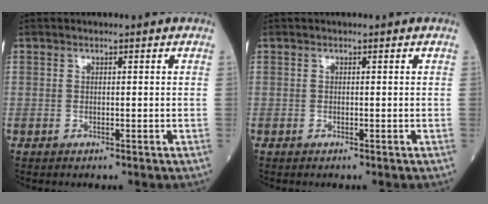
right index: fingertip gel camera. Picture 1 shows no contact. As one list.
[{"total": 0.0}]